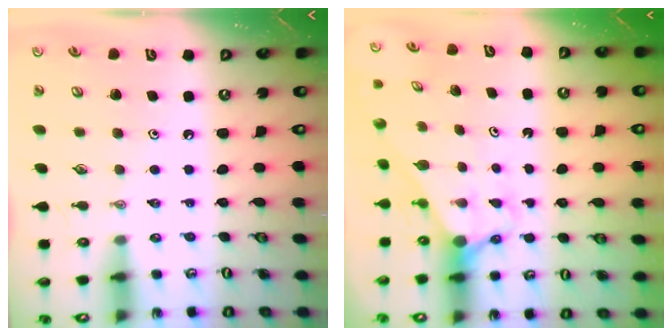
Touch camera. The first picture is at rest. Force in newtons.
{"total": 2.8, "press": 2.8, "slide": 0.0}